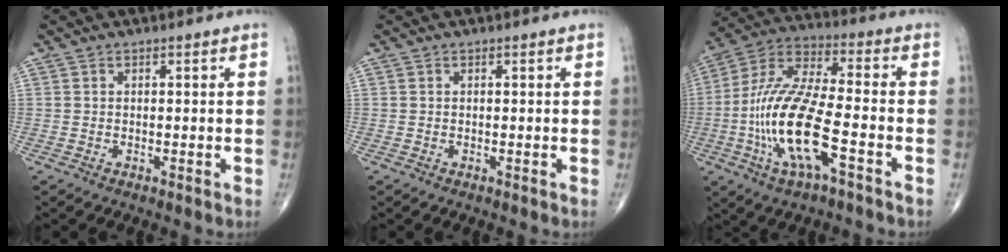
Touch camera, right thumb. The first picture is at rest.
{"total": 0.0}
{"total": 17.9, "force": [-5.4, 5.4, 16.1], "torque": [-0.343, 0.031, -0.102]}